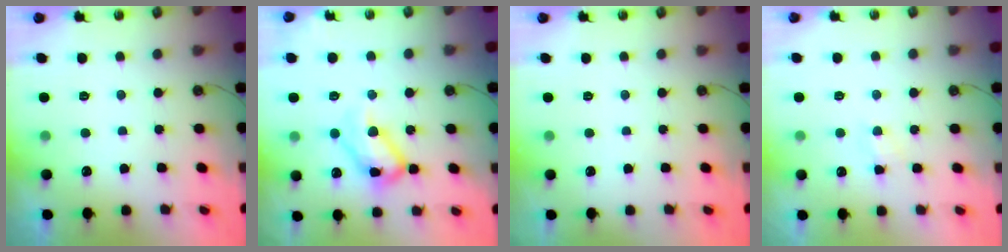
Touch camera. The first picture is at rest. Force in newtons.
{"total": 15.8, "press": 15.7, "slide": 1.1}
{"total": 1.2, "press": 1.1, "slide": 0.3}
{"total": 5.5, "press": 5.5, "slide": 0.5}